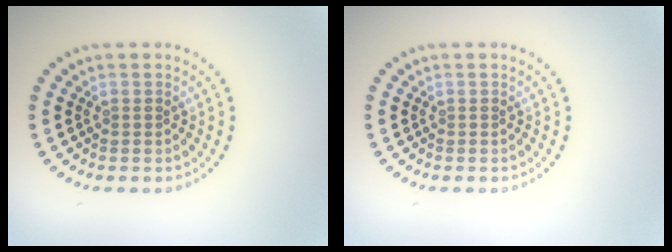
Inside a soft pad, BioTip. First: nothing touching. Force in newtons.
{"total": 0.0}